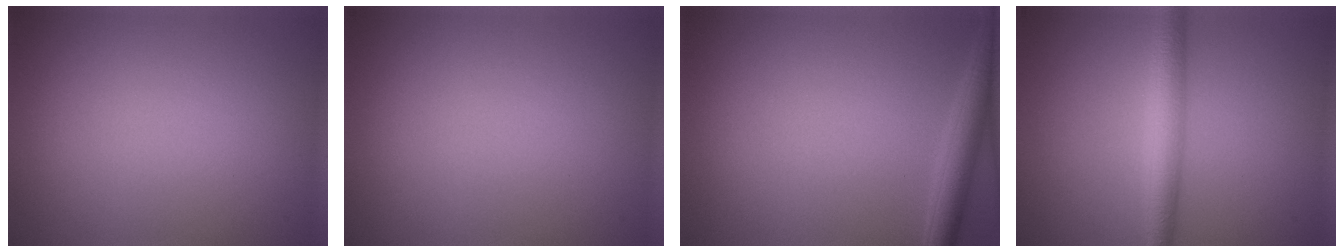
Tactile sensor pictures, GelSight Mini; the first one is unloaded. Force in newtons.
{"total": 0.0}
{"total": 3.0, "press": 3.0, "slide": 0.2}
{"total": 3.7, "press": 3.7, "slide": 0.0}